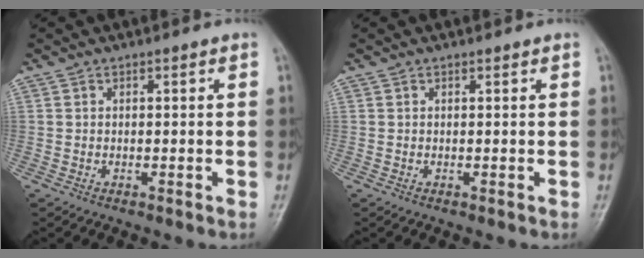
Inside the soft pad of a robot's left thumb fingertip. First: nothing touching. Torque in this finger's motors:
{"motor_torque": [0.00, 0.00, -0.03, -0.02, 0.00]}